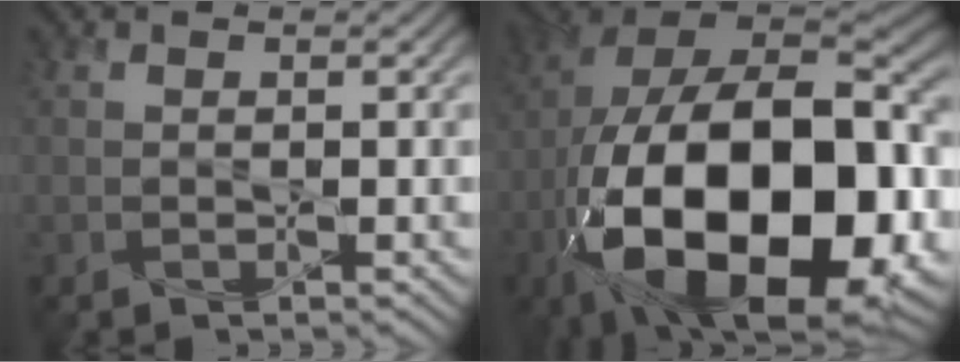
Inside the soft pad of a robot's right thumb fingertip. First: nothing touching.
{"total": 23.6, "force": [-7.8, 12.6, 18.4], "torque": [-0.373, -0.037, -0.108]}